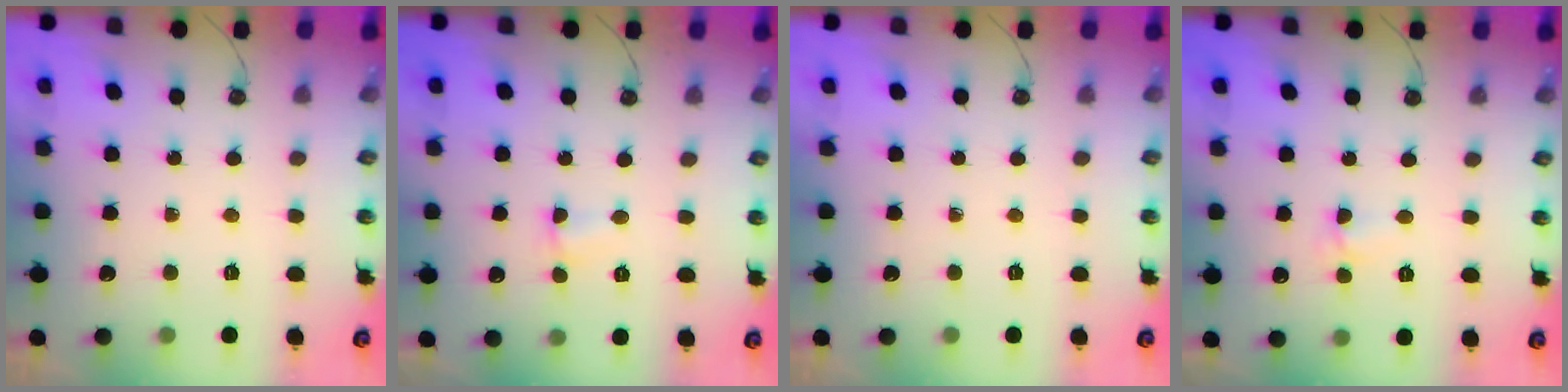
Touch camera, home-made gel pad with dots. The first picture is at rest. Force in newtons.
{"total": 2.0, "press": 1.9, "slide": 0.5}
{"total": 0.0}
{"total": 3.6, "press": 3.6, "slide": 0.4}